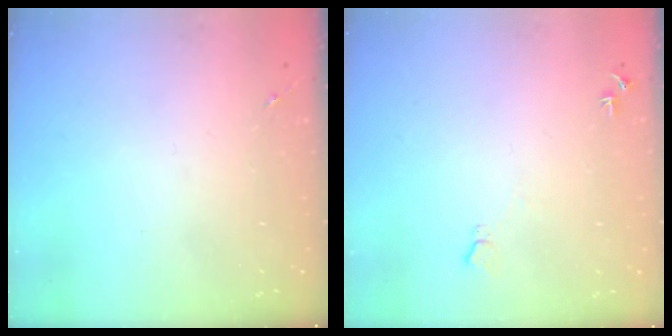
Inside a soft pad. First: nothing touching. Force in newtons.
{"total": 5.8, "press": 5.8, "slide": 0.7}